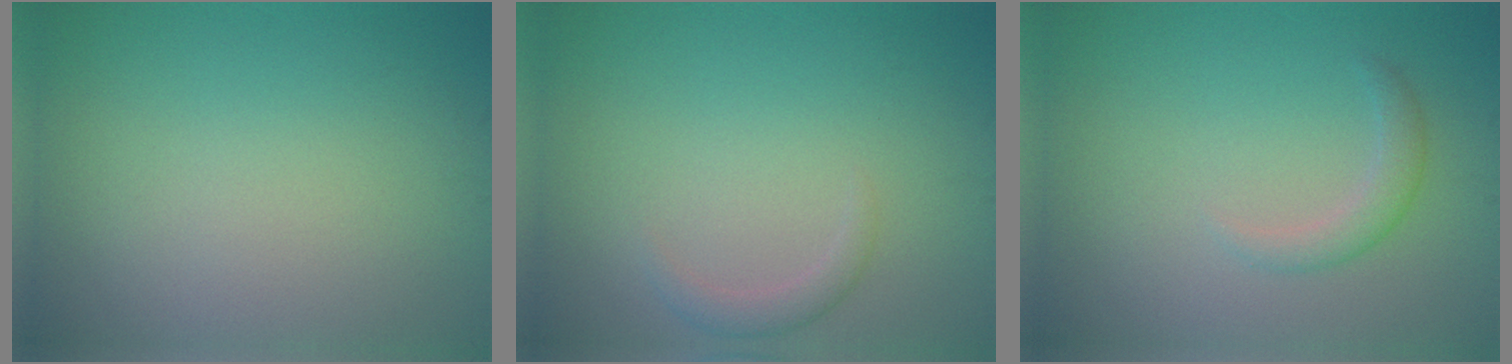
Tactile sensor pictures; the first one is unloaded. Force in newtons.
{"total": 1.2, "press": 1.2, "slide": 0.0}
{"total": 1.6, "press": 1.6, "slide": 0.1}